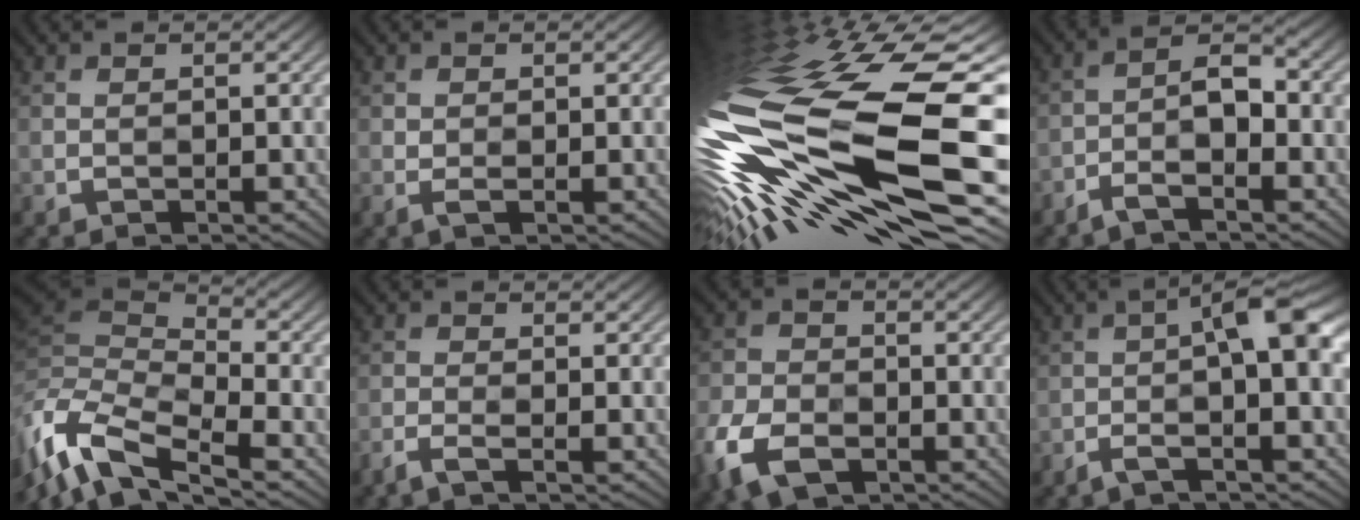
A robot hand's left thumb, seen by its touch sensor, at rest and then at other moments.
{"total": 1.5, "force": [0.6, 0.8, 1.1], "torque": [-0.024, 0.003, 0.006]}
{"total": 19.7, "force": [-0.2, 6.6, 18.6], "torque": [-0.405, -0.068, 0.014]}
{"total": 4.4, "force": [-1.6, 1.7, 3.7], "torque": [-0.058, 0.012, -0.038]}
{"total": 11.0, "force": [-3.6, 5.0, 9.1], "torque": [-0.225, 0.007, -0.070]}
{"total": 1.6, "force": [-0.6, 0.3, 1.5], "torque": [-0.031, 0.002, -0.022]}
{"total": 9.2, "force": [-4.0, 5.8, 5.8], "torque": [-0.144, -0.020, -0.086]}
{"total": 6.6, "force": [-0.3, 1.1, 6.5], "torque": [-0.094, 0.022, -0.014]}